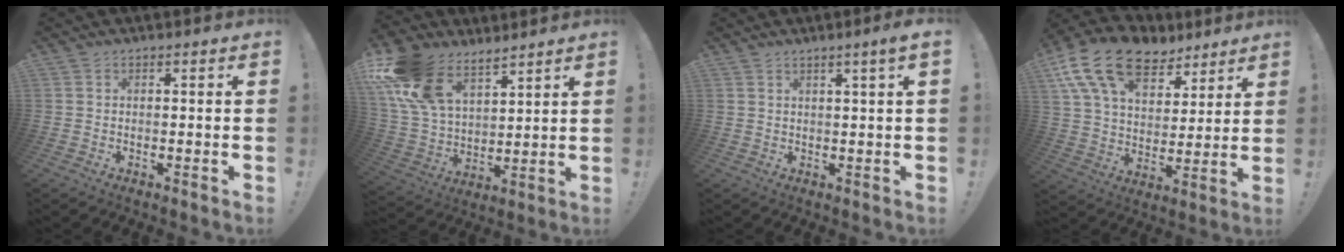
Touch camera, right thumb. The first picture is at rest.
{"total": 17.4, "force": [10.9, 10.1, 9.1], "torque": [-0.183, -0.058, 0.210]}
{"total": 3.0, "force": [1.4, -0.5, 2.6], "torque": [-0.037, -0.008, 0.019]}
{"total": 18.9, "force": [11.2, 11.1, 10.4], "torque": [-0.177, -0.059, 0.207]}